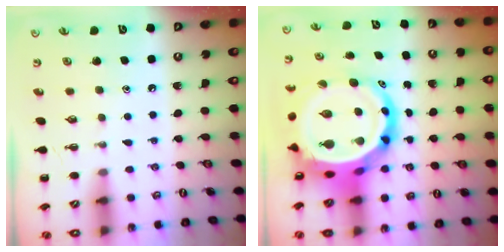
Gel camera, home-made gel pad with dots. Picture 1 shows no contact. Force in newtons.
{"total": 16.0, "press": 15.5, "slide": 4.1}